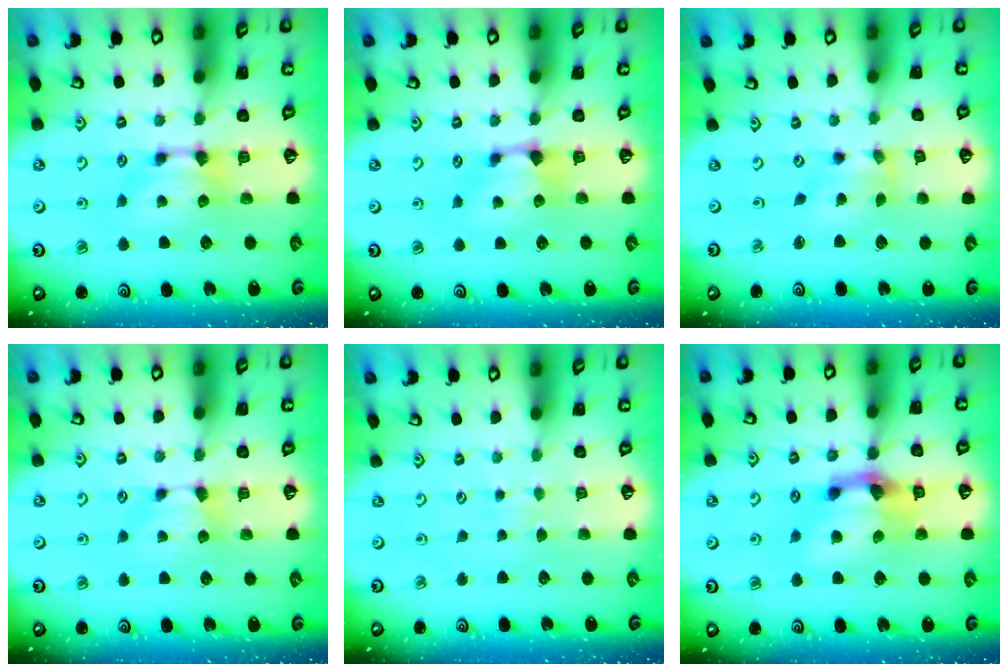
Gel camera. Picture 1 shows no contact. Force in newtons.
{"total": 1.0, "press": 0.7, "slide": 0.6}
{"total": 1.5, "press": 1.0, "slide": 1.1}
{"total": 1.0, "press": 0.9, "slide": 0.3}
{"total": 4.6, "press": 4.6, "slide": 0.4}
{"total": 5.1, "press": 4.4, "slide": 2.4}